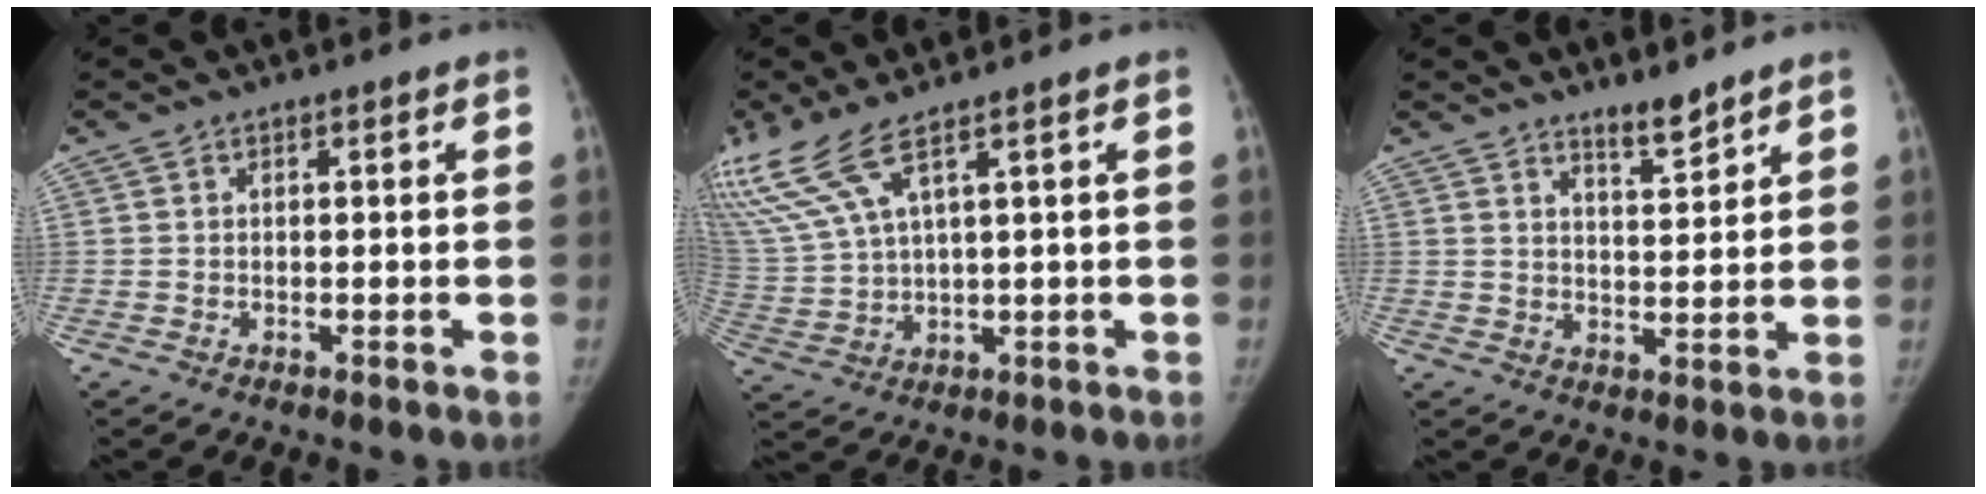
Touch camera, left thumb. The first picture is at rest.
{"total": 10.1, "force": [6.8, 1.8, 7.2], "torque": [-0.185, -0.017, 0.155]}
{"total": 4.2, "force": [3.7, 0.7, 1.8], "torque": [-0.017, -0.037, 0.062]}